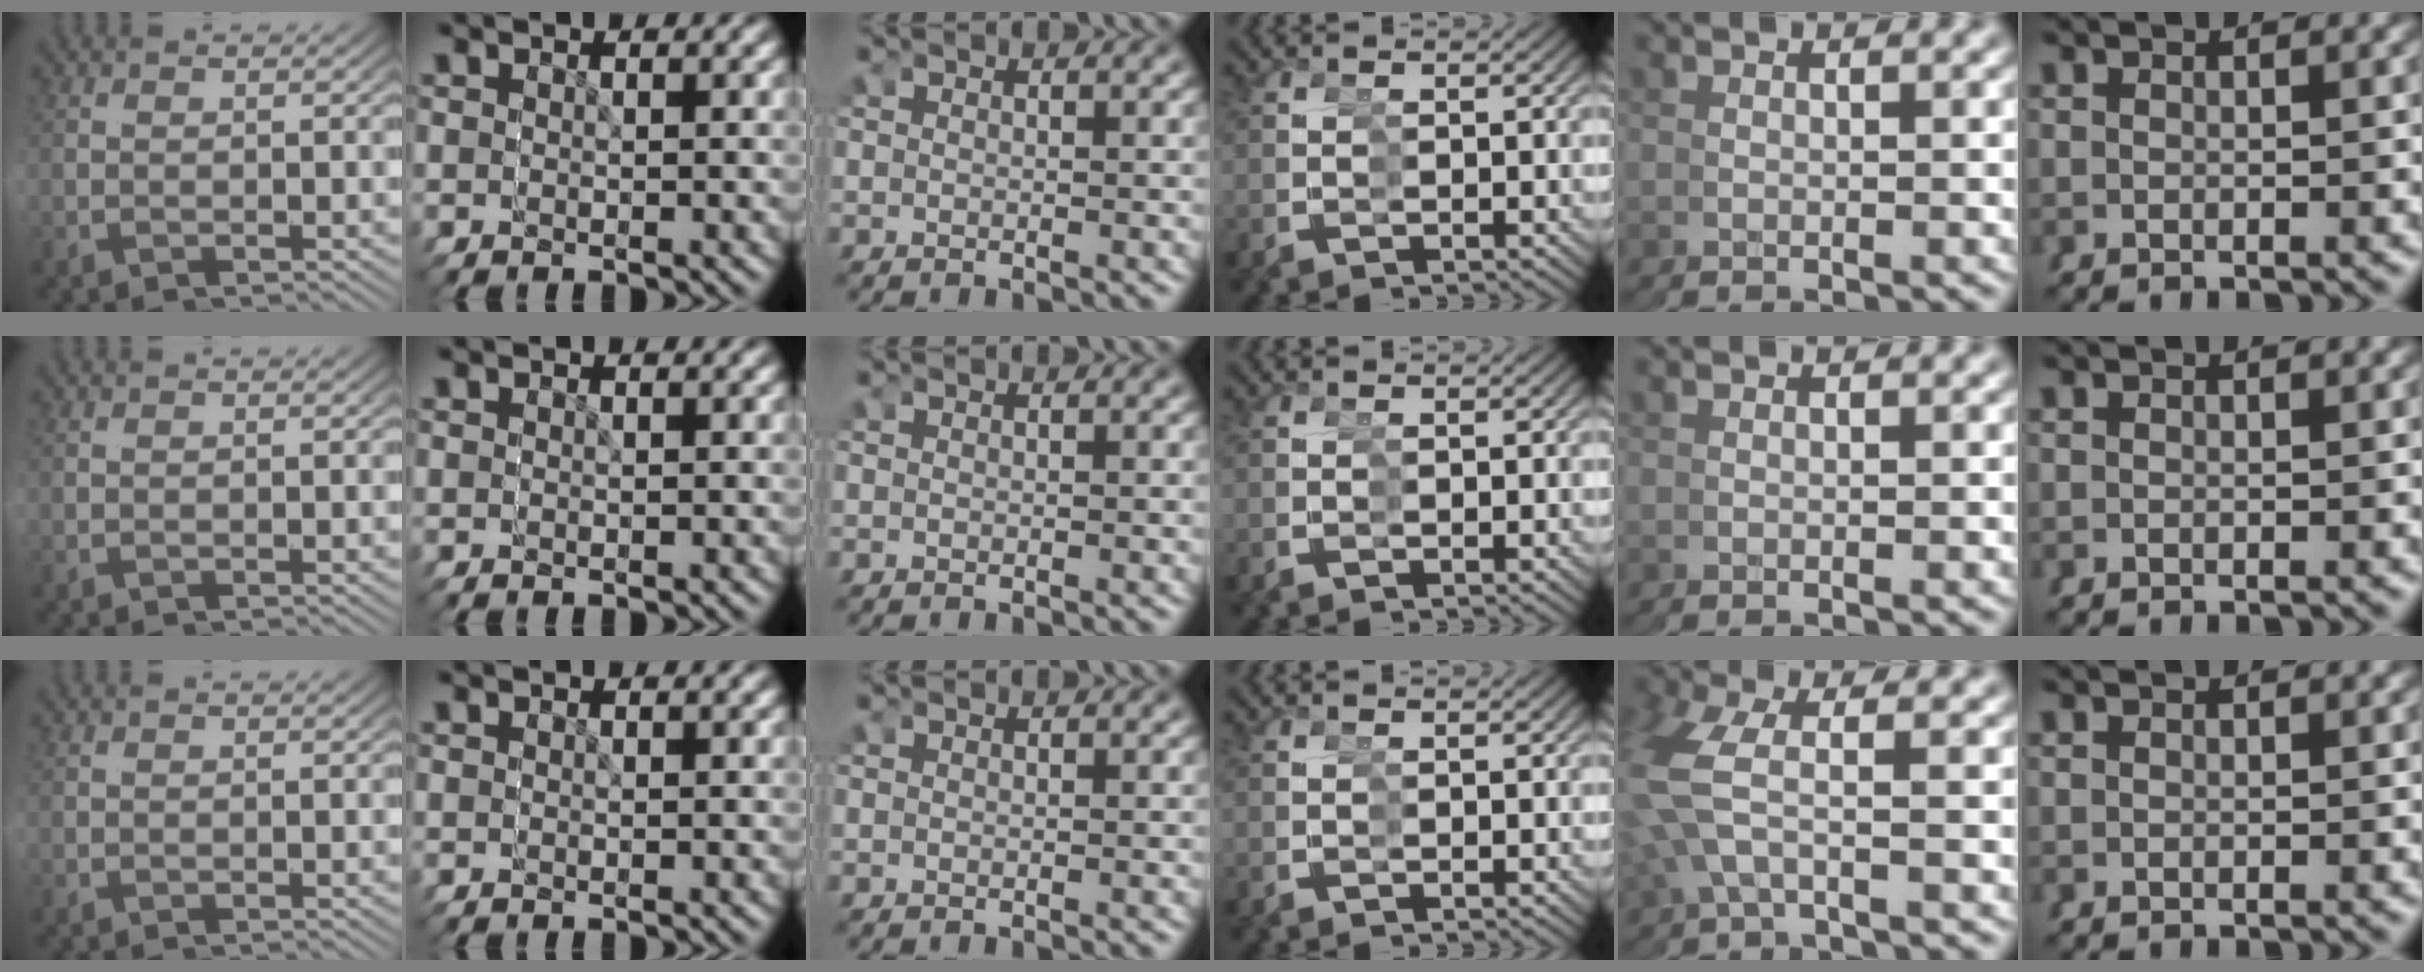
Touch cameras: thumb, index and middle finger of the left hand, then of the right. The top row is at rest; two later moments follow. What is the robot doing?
{"motion": "grasp_and_lifting", "object": "straw"}